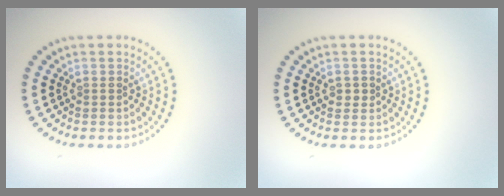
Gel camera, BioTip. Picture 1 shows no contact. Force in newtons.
{"total": 1.0, "press": 1.0, "slide": 0.2}